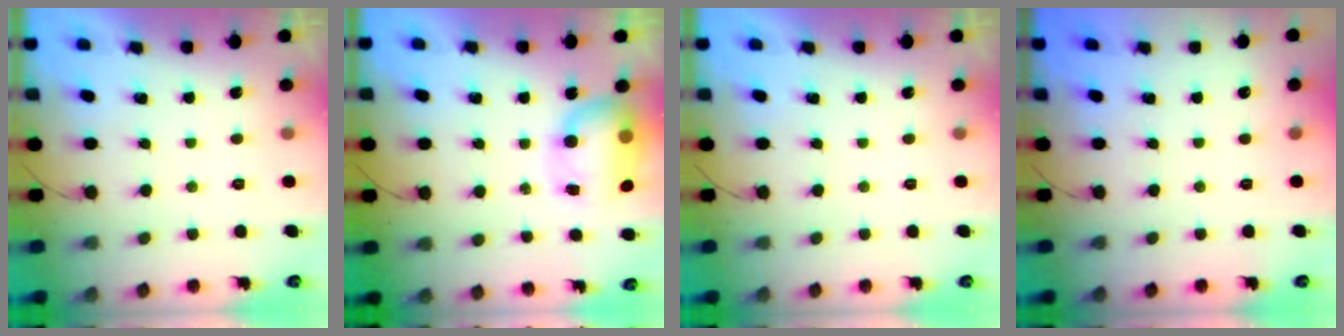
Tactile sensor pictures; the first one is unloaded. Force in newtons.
{"total": 9.7, "press": 9.3, "slide": 2.9}
{"total": 0.0}
{"total": 0.0}